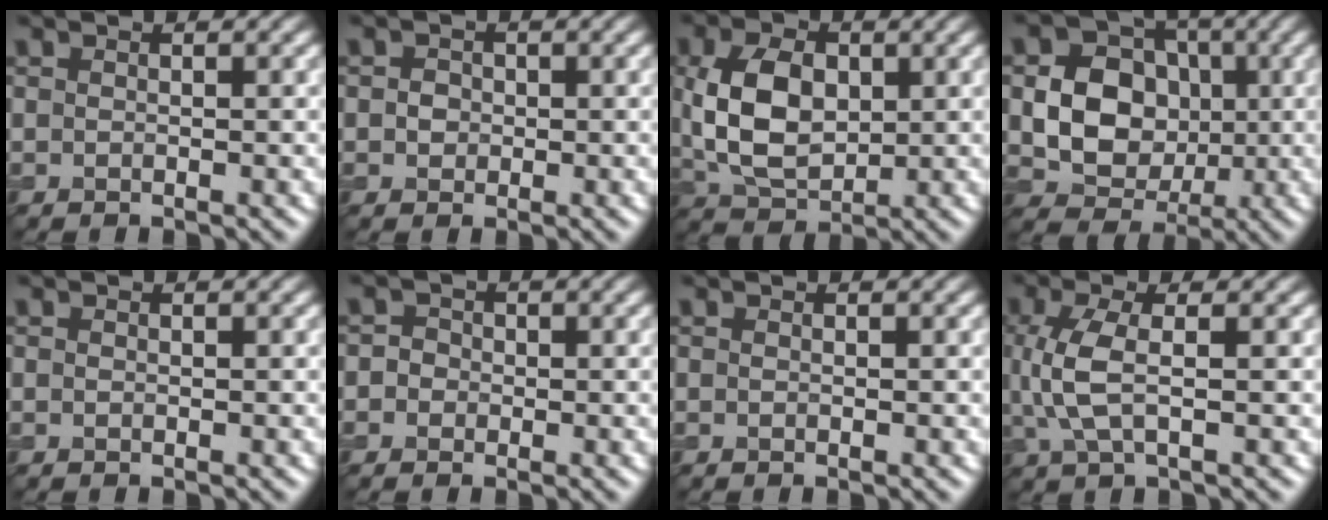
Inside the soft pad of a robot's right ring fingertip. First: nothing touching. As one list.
[{"total": 1.6, "force": [0.2, 1.4, 0.6], "torque": [-0.007, 0.002, -0.004]}, {"total": 6.9, "force": [0.7, 4.4, 5.3], "torque": [-0.112, 0.001, 0.013]}, {"total": 7.4, "force": [-0.2, 6.2, 4.0], "torque": [-0.058, -0.002, -0.011]}, {"total": 0.0}, {"total": 1.8, "force": [0.0, 1.7, 0.5], "torque": [0.014, 0.004, -0.021]}, {"total": 0.0}, {"total": 3.8, "force": [0.2, 1.5, 3.6], "torque": [-0.089, -0.006, 0.004]}]